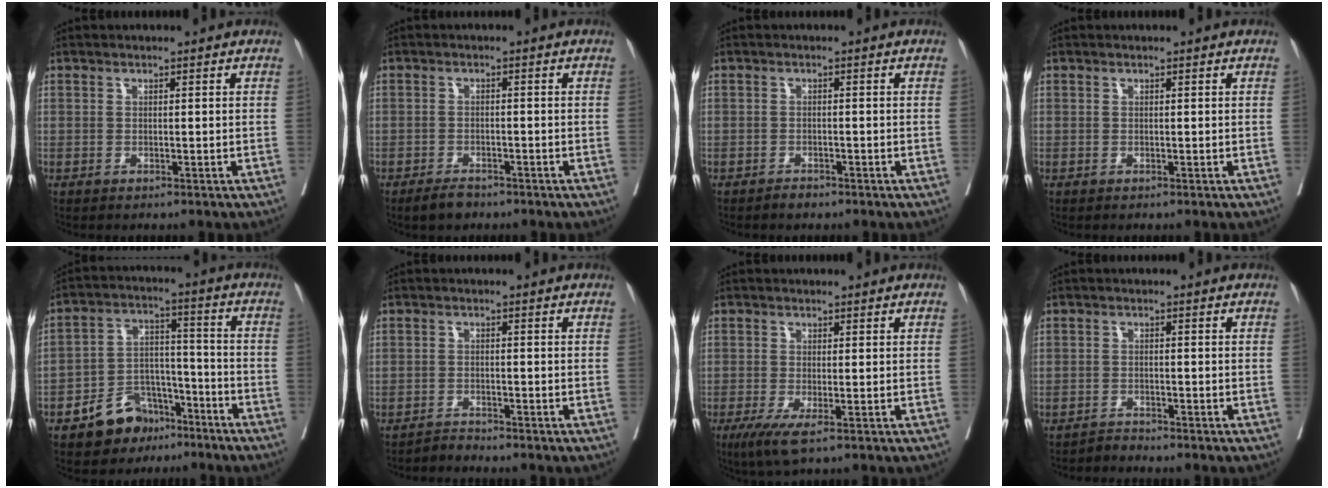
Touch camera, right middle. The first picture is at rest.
{"total": 2.7, "force": [-2.2, 1.1, 1.1], "torque": [-0.024, -0.002, -0.033]}
{"total": 1.2, "force": [-1.1, 0.4, 0.3], "torque": [-0.010, -0.001, -0.016]}
{"total": 0.0}
{"total": 9.5, "force": [-6.5, 5.8, 3.9], "torque": [-0.064, 0.019, -0.110]}
{"total": 1.4, "force": [-1.4, -0.3, -0.4], "torque": [0.010, -0.009, -0.025]}
{"total": 4.0, "force": [-1.8, 0.6, 3.5], "torque": [-0.068, -0.015, -0.029]}
{"total": 1.3, "force": [-1.2, -0.2, -0.4], "torque": [0.010, -0.008, -0.022]}